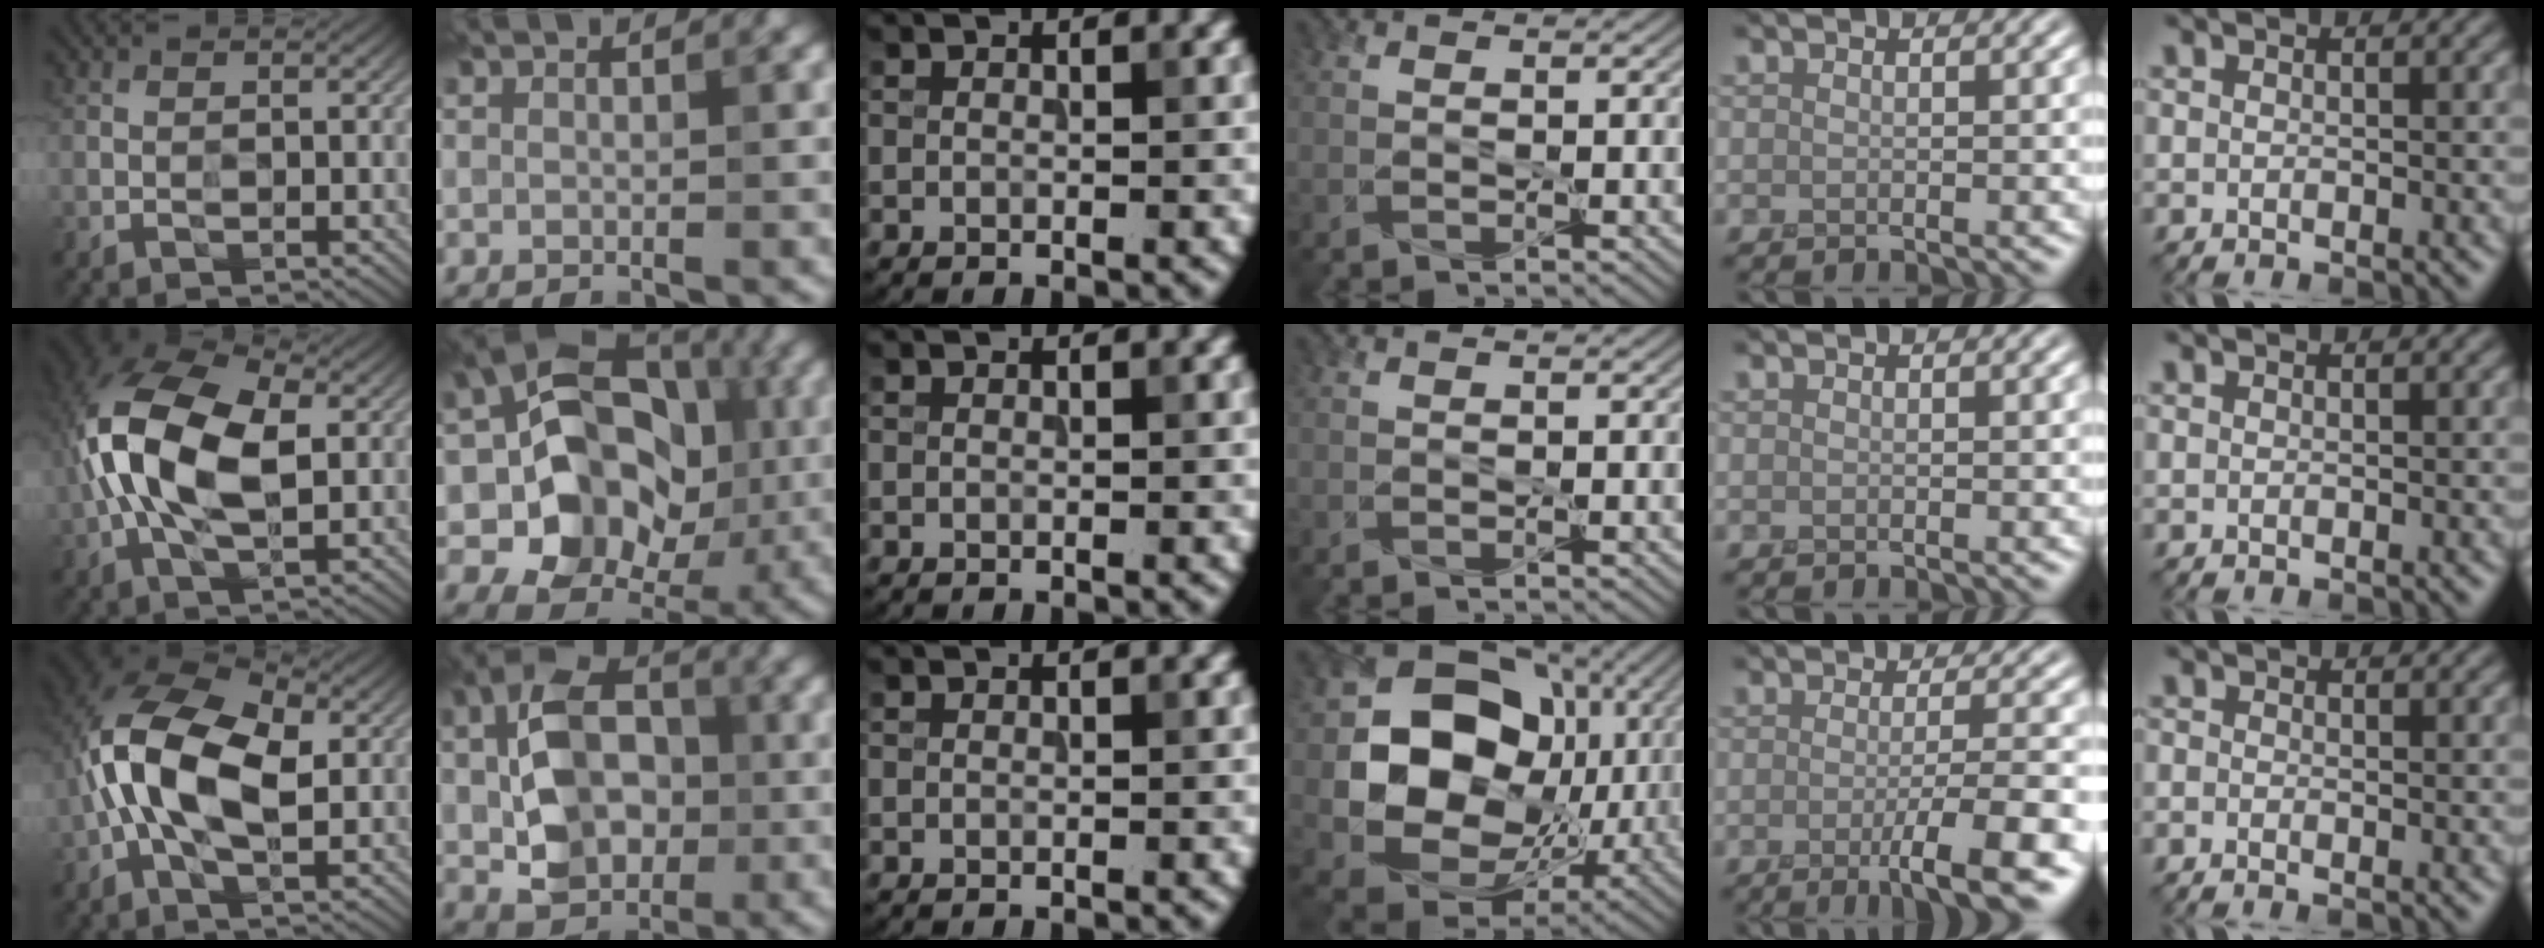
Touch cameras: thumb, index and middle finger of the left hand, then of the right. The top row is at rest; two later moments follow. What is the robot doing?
{"motion": "peel", "object": "tape"}